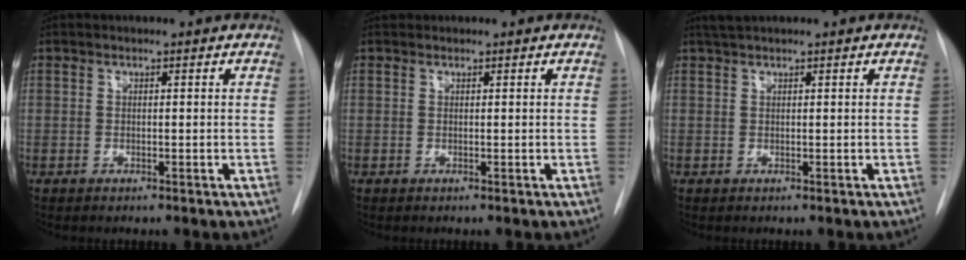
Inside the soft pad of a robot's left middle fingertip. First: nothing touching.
{"total": 0.5, "force": [0.5, 0.2, -0.1], "torque": [-0.007, 0.012, 0.011]}
{"total": 1.7, "force": [1.5, -0.1, 0.8], "torque": [-0.019, 0.015, 0.031]}